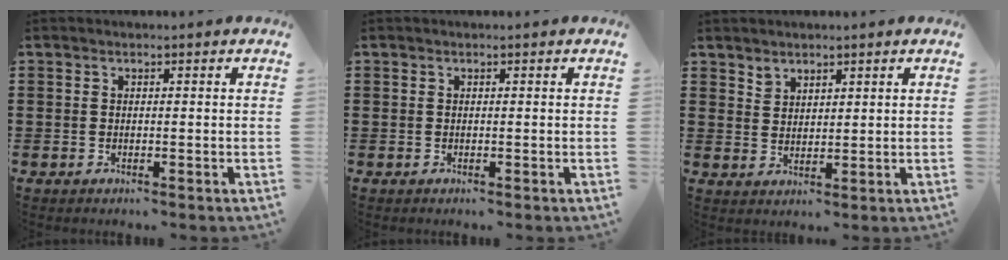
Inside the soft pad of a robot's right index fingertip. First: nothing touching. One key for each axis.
{"total": 0.0}
{"total": 2.5, "fx": 2.1, "fy": 1.2, "fz": 0.0, "tx": -0.006, "ty": 0.003, "tz": 0.043}